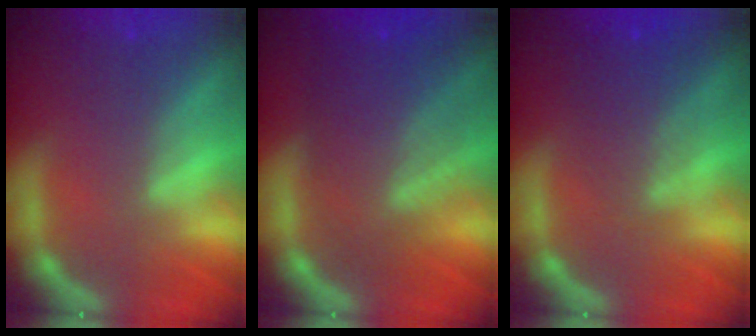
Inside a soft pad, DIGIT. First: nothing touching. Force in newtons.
{"total": 8.5}
{"total": 4.1}